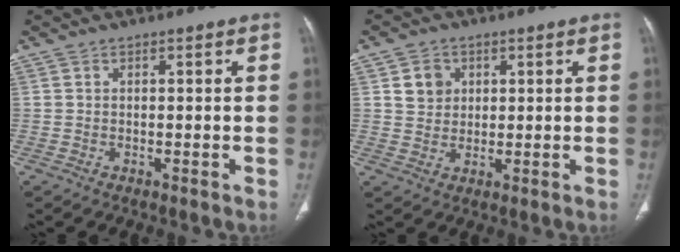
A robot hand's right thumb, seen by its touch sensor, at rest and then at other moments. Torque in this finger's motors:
{"motor_torque": [-0.36, 0.74, 0.21, -0.34, 0.00]}